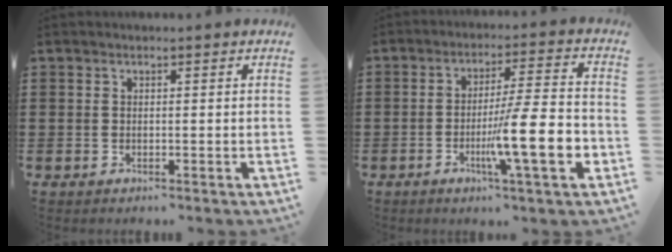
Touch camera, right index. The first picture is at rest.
{"total": 12.8, "force": [-3.9, 1.5, 12.1], "torque": [-0.194, -0.011, -0.072]}